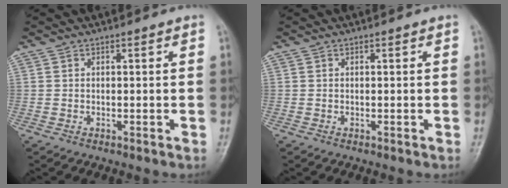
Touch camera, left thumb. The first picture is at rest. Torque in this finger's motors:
{"motor_torque": [0.00, 0.00, -0.02, -0.01, 0.00]}